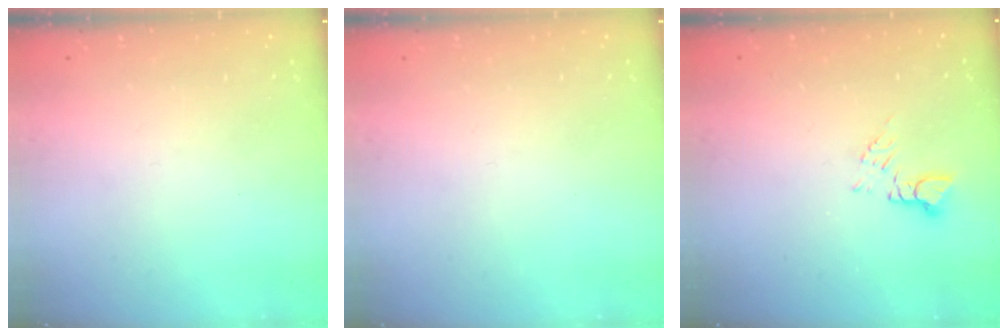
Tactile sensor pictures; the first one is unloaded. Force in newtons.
{"total": 0.0}
{"total": 3.3, "press": 3.2, "slide": 0.4}